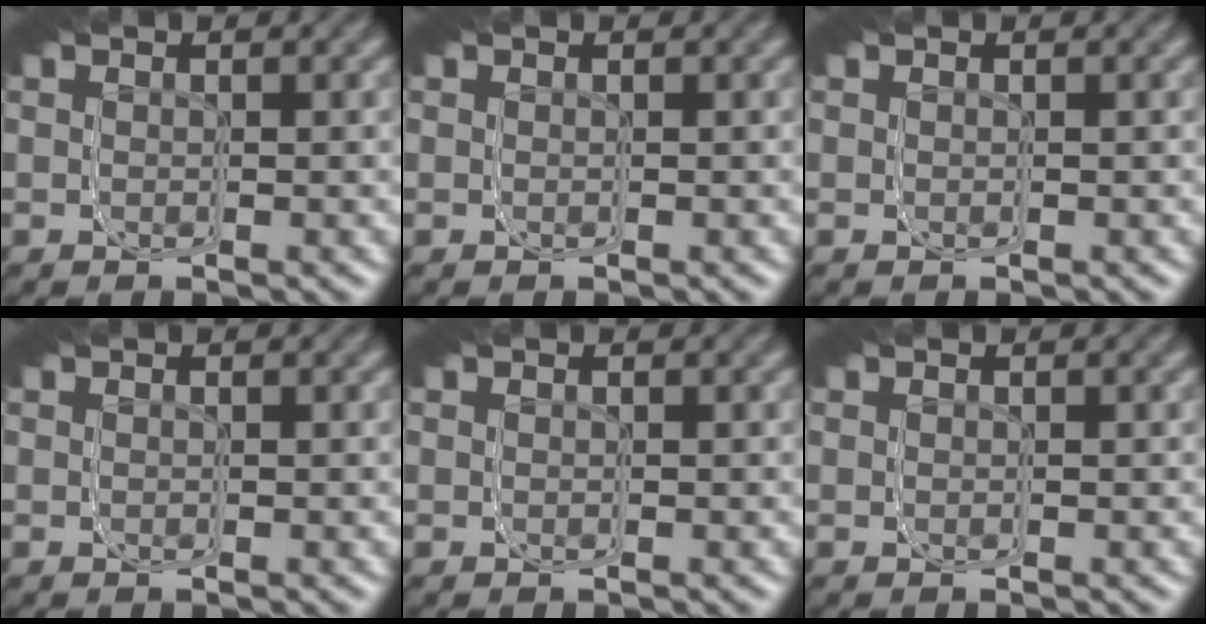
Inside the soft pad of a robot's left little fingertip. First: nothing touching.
{"total": 0.0}
{"total": 0.0}
{"total": 0.0}
{"total": 0.0}
{"total": 0.0}